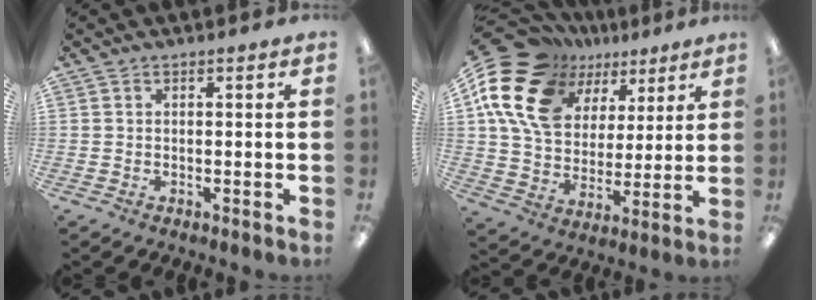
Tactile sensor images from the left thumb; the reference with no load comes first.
{"total": 21.2, "force": [10.4, 14.6, 11.3], "torque": [-0.232, -0.047, 0.191]}